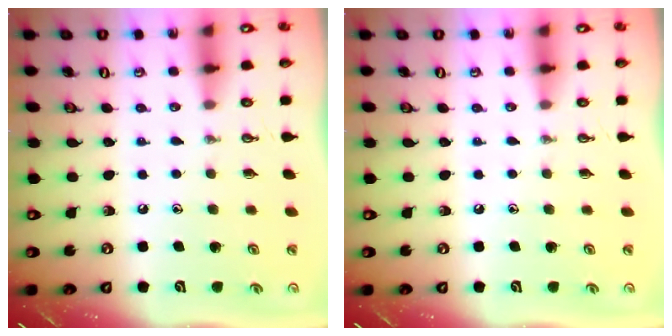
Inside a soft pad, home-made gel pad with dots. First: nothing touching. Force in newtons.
{"total": 0.0}